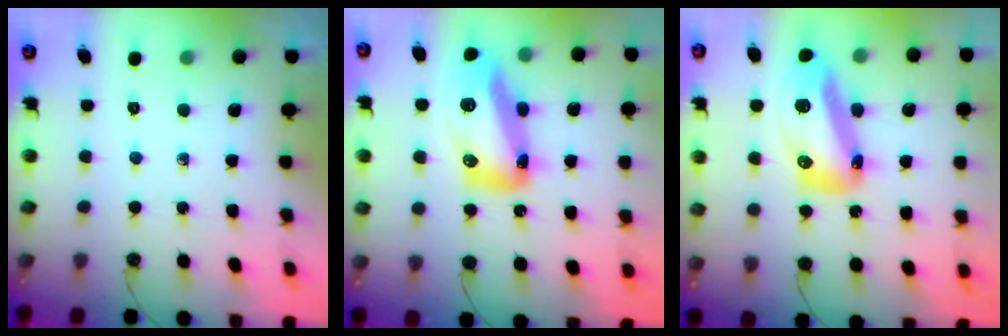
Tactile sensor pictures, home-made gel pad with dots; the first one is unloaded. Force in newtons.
{"total": 18.6, "press": 18.5, "slide": 1.8}
{"total": 19.9, "press": 18.4, "slide": 7.7}